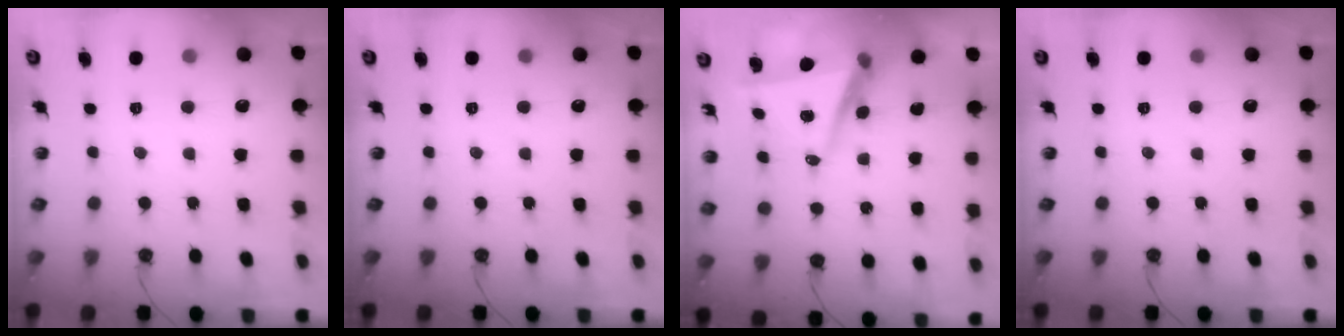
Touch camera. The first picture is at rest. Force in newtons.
{"total": 0.0}
{"total": 7.2, "press": 5.6, "slide": 4.5}
{"total": 0.0}